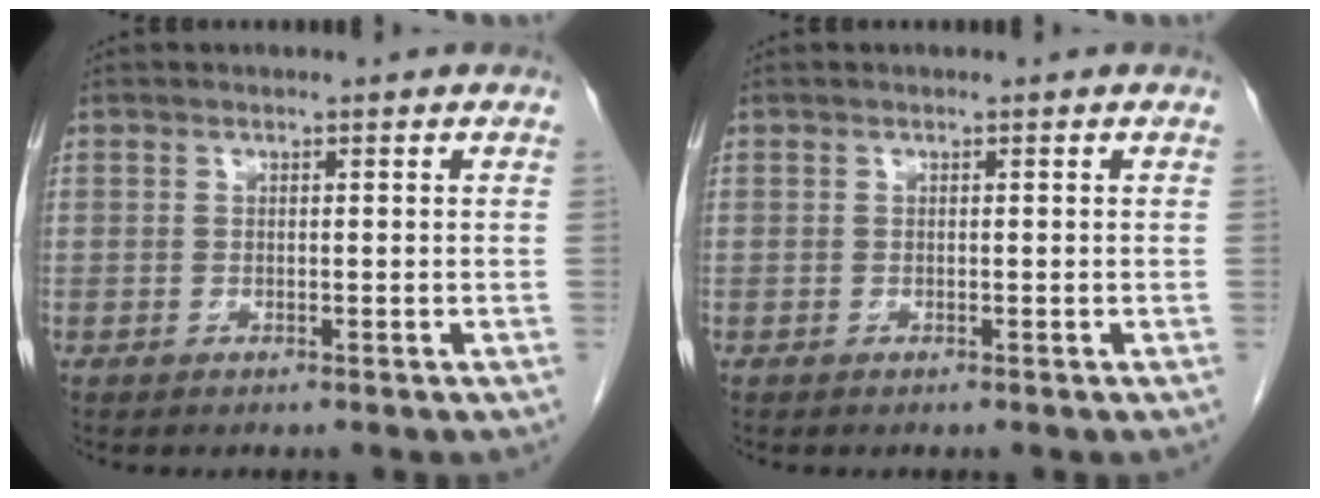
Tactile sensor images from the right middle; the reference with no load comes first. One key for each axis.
{"total": 0.0}